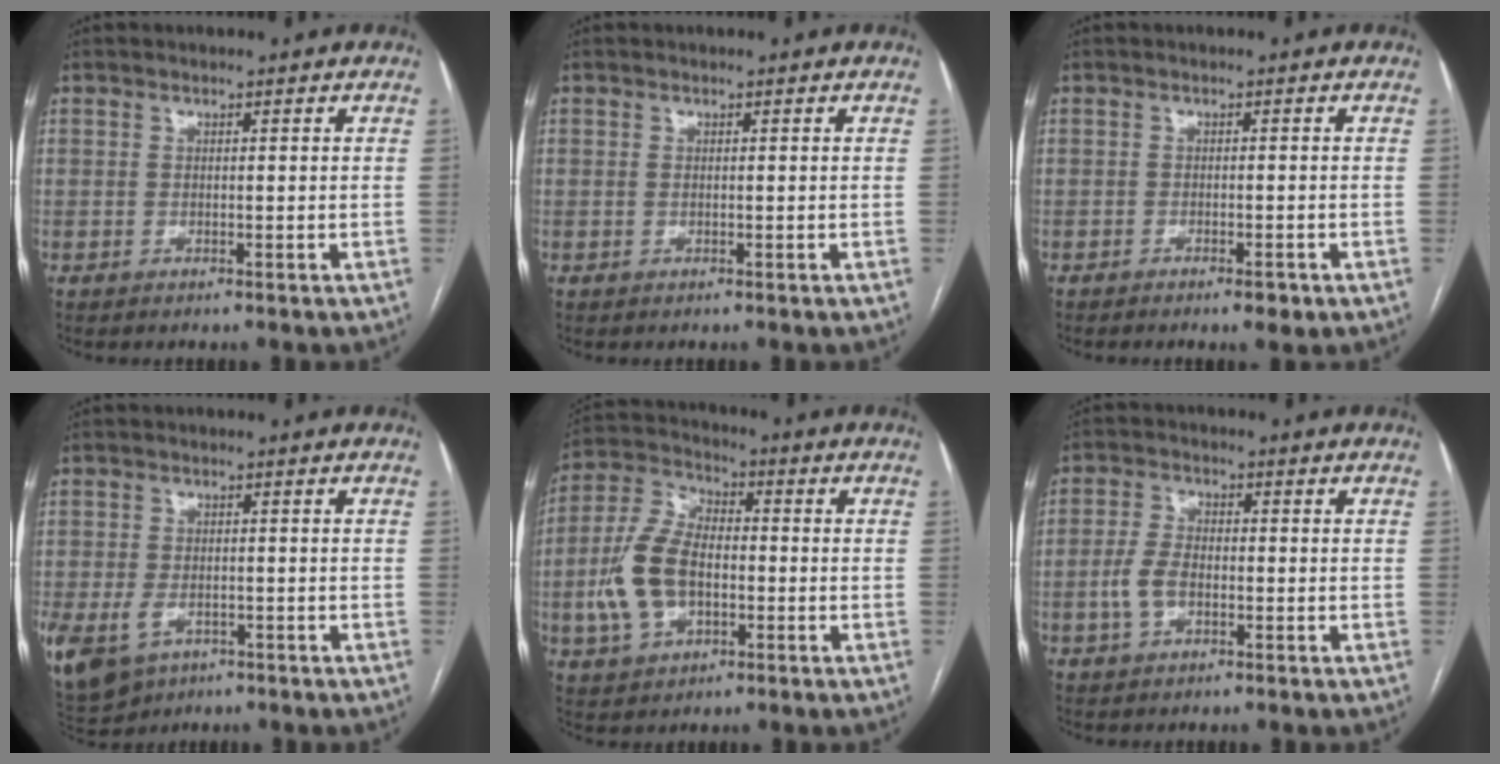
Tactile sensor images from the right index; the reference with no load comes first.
{"total": 0.0}
{"total": 2.1, "force": [-1.3, 0.5, 1.6], "torque": [-0.022, -0.001, -0.017]}
{"total": 14.1, "force": [-5.8, 10.6, 7.2], "torque": [-0.204, -0.008, -0.077]}
{"total": 12.2, "force": [-2.3, 7.2, 9.6], "torque": [-0.224, 0.019, -0.040]}
{"total": 5.0, "force": [-1.3, 2.8, 3.9], "torque": [-0.090, 0.010, -0.025]}